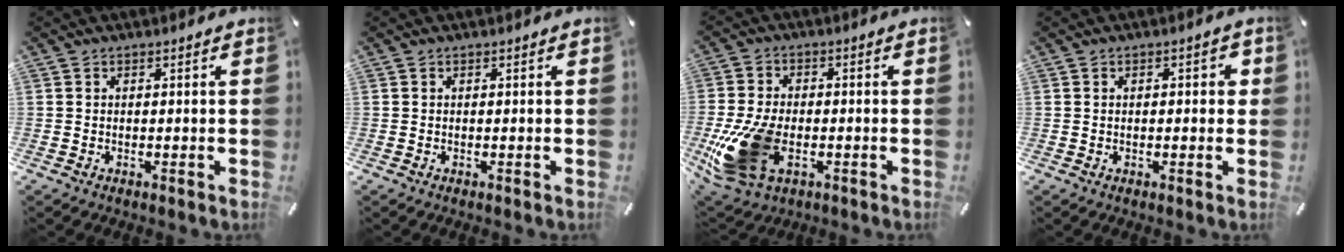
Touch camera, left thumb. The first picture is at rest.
{"total": 0.0}
{"total": 16.2, "force": [-4.4, 10.4, 11.7], "torque": [-0.251, 0.007, -0.070]}
{"total": 2.2, "force": [0.0, 1.1, 1.9], "torque": [-0.028, 0.004, -0.005]}